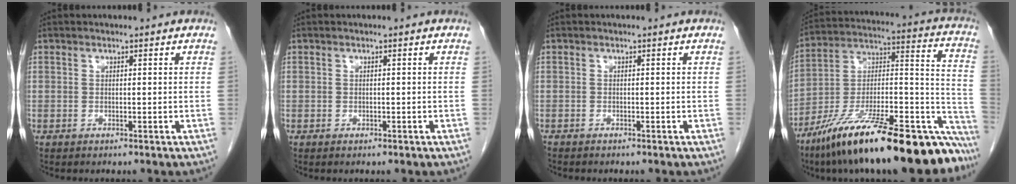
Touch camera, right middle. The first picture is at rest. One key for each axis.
{"total": 0.0}
{"total": 0.9, "fx": -0.9, "fy": 0.2, "fz": 0.1, "tx": -0.009, "ty": -0.001, "tz": -0.017}
{"total": 33.0, "fx": -24.5, "fy": 8.1, "fz": 20.5, "tx": -0.219, "ty": 0.020, "tz": -0.368}